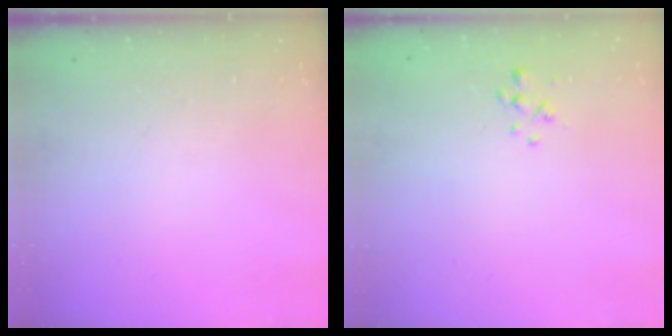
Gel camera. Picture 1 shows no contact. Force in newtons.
{"total": 0.9, "press": 0.7, "slide": 0.5}